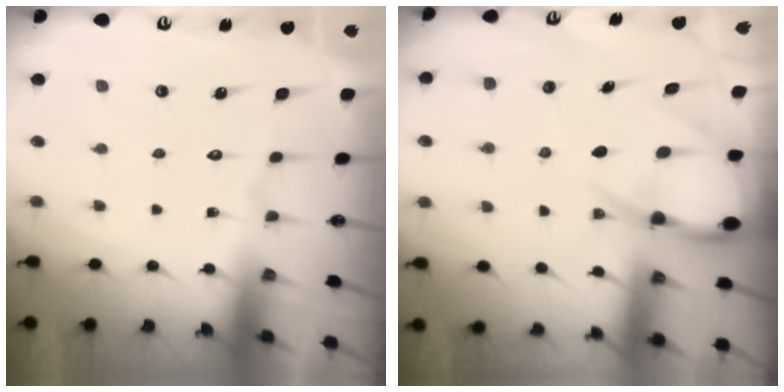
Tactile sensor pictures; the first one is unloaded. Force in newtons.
{"total": 9.1, "press": 9.1, "slide": 0.9}